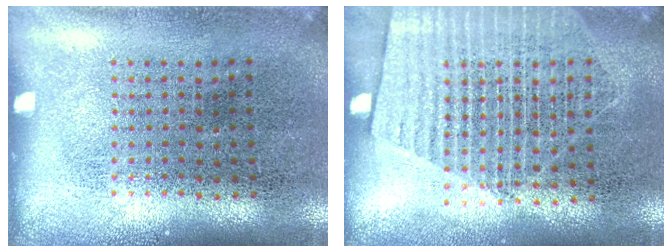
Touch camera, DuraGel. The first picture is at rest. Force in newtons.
{"total": 1.7, "press": 1.5, "slide": 0.8}